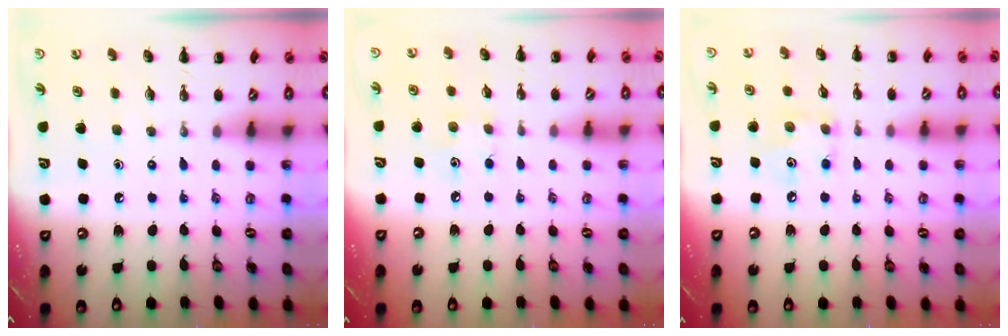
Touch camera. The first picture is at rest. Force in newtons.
{"total": 4.0, "press": 3.9, "slide": 0.8}
{"total": 5.8, "press": 5.8, "slide": 0.5}